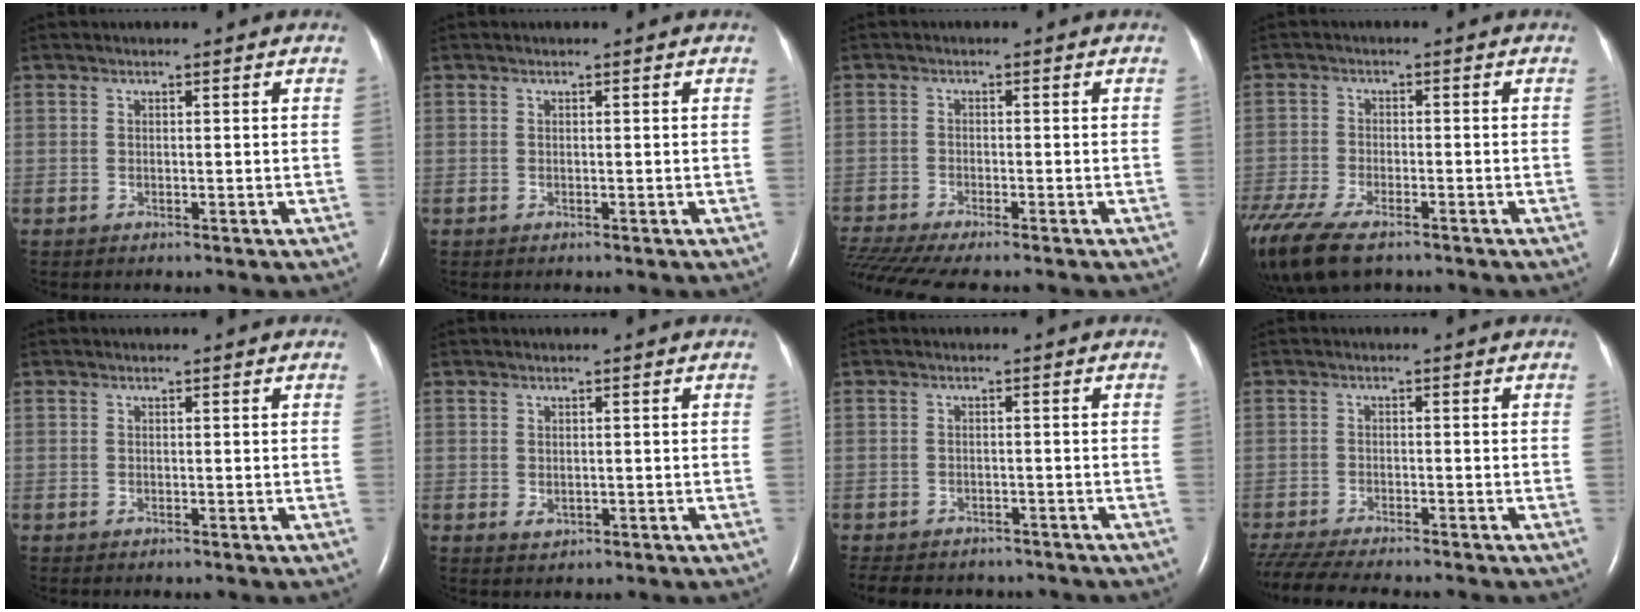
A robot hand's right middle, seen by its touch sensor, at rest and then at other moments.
{"total": 0.0}
{"total": 9.0, "force": [-7.9, 0.1, 4.4], "torque": [-0.079, -0.012, -0.131]}
{"total": 13.0, "force": [-9.4, 4.5, 7.8], "torque": [-0.171, -0.028, -0.155]}
{"total": 0.0}
{"total": 1.4, "force": [-0.3, 1.0, 1.0], "torque": [-0.020, -0.004, 0.002]}
{"total": 11.3, "force": [-9.6, 4.7, 3.8], "torque": [-0.083, -0.003, -0.118]}
{"total": 11.0, "force": [-9.6, 1.2, 5.3], "torque": [-0.090, -0.019, -0.151]}